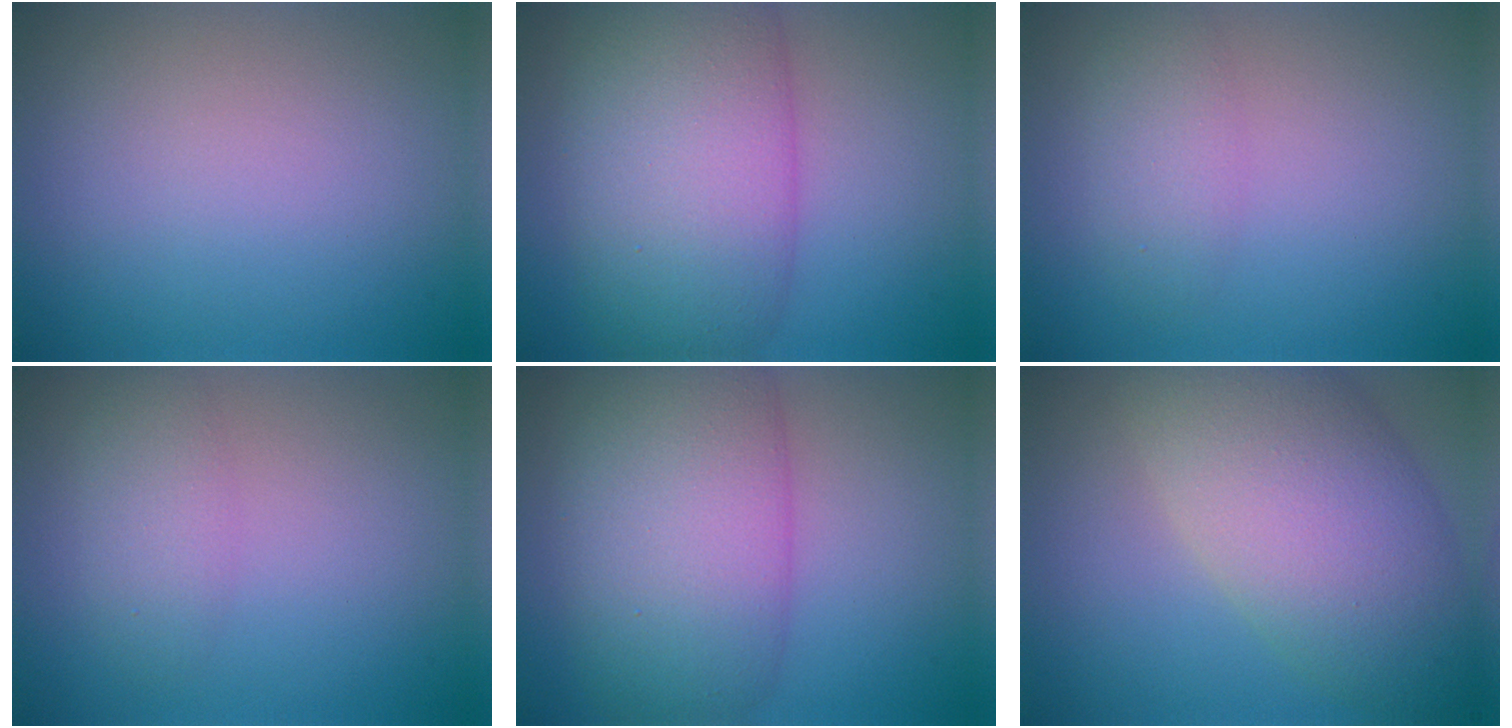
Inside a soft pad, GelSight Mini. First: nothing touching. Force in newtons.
{"total": 10.6, "press": 10.6, "slide": 0.3}
{"total": 2.2, "press": 2.2, "slide": 0.1}
{"total": 2.2, "press": 2.2, "slide": 0.1}
{"total": 10.3, "press": 10.3, "slide": 0.2}
{"total": 9.5, "press": 9.5, "slide": 0.6}